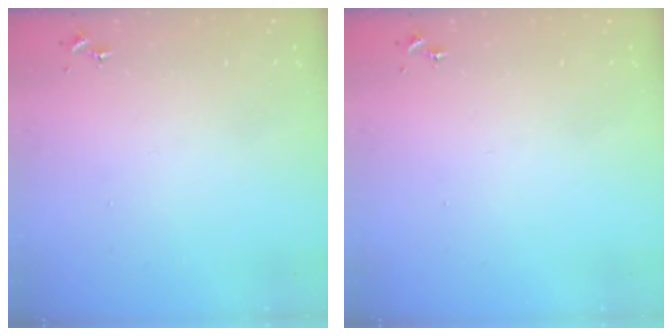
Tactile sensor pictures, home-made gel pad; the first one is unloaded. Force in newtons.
{"total": 0.0}